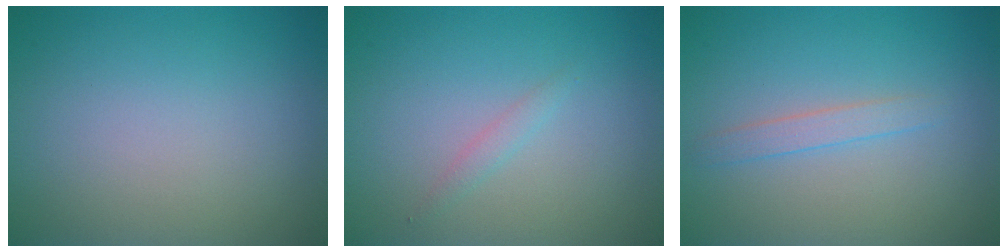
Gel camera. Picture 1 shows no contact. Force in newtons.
{"total": 0.9, "press": 0.9, "slide": 0.1}
{"total": 1.4, "press": 1.4, "slide": 0.0}